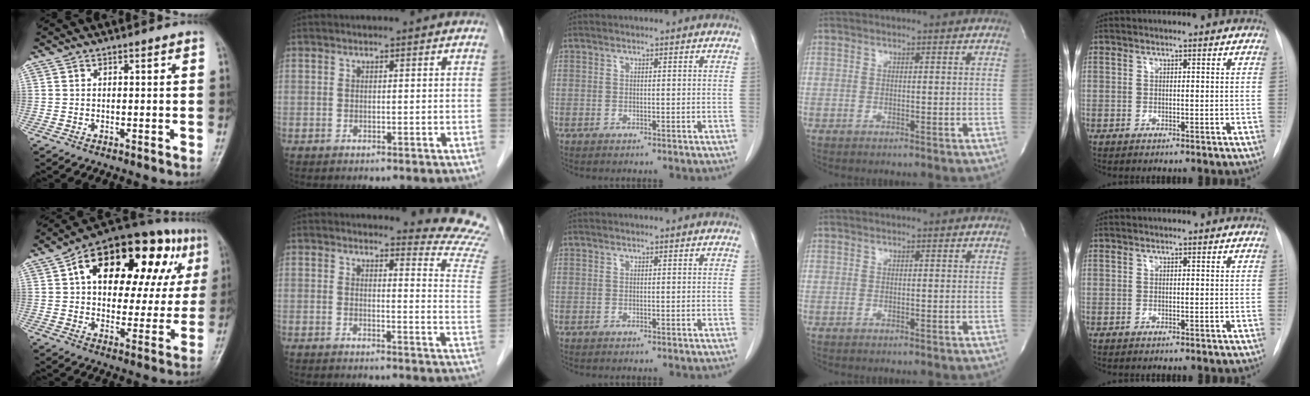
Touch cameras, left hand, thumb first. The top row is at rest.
{"thumb": {"total": 26.9, "force": [10.0, 14.3, 20.5], "torque": [-0.254, 0.034, 0.148]}, "index": {"total": 11.1, "force": [11.1, -0.7, 0.2], "torque": [0.010, -0.130, 0.092]}}